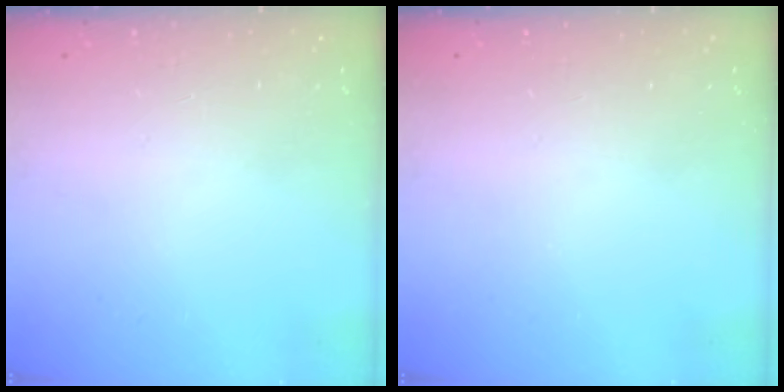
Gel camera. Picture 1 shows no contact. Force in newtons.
{"total": 0.0}